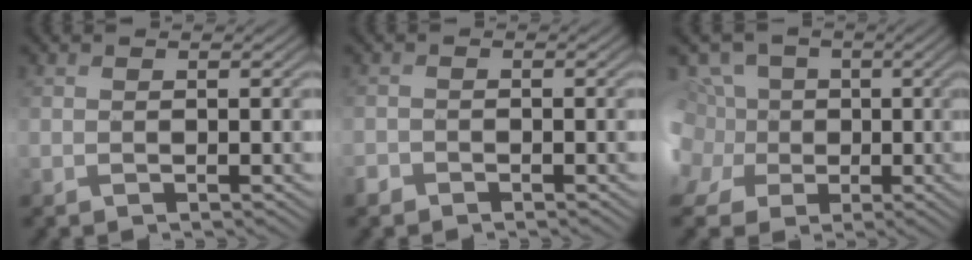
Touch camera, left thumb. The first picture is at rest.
{"total": 1.2, "force": [-1.0, 0.6, 0.1], "torque": [-0.003, -0.001, -0.024]}
{"total": 10.9, "force": [-0.5, 9.5, 5.4], "torque": [-0.170, 0.015, -0.042]}